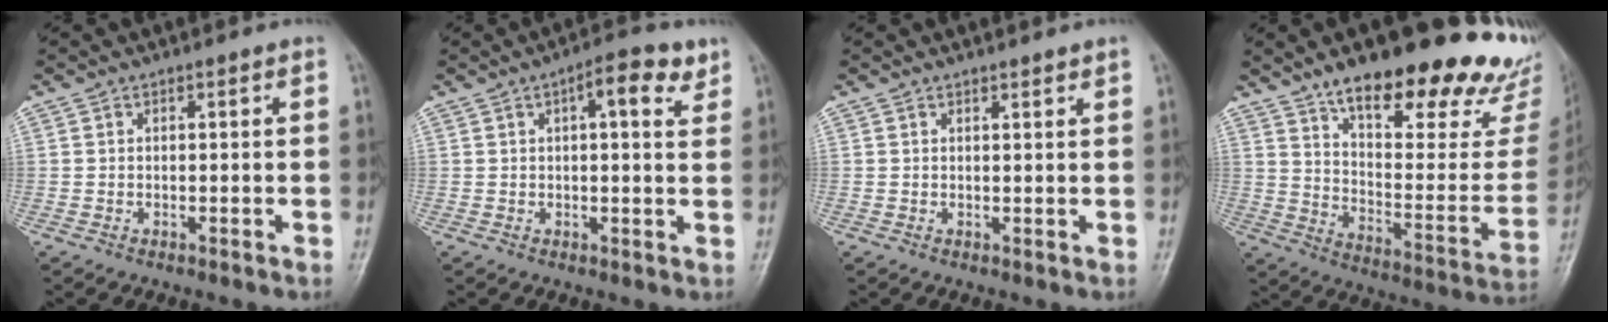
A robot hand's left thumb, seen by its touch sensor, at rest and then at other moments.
{"total": 7.0, "force": [3.2, 2.5, 5.7], "torque": [-0.065, -0.003, 0.035]}
{"total": 1.2, "force": [1.1, 0.2, 0.4], "torque": [0.000, -0.005, 0.016]}
{"total": 30.1, "force": [21.4, 9.8, 18.9], "torque": [-0.224, -0.092, 0.303]}